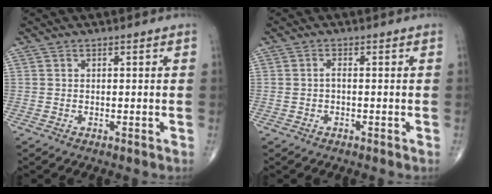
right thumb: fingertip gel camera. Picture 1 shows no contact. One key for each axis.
{"total": 1.0, "fx": -0.1, "fy": 0.4, "fz": 0.9, "tx": -0.016, "ty": 0.003, "tz": -0.003}